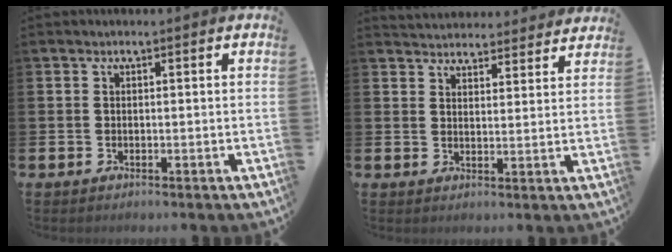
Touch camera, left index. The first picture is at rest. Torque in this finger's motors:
{"motor_torque": [1.11, -1.03, 0.39, 0.04]}